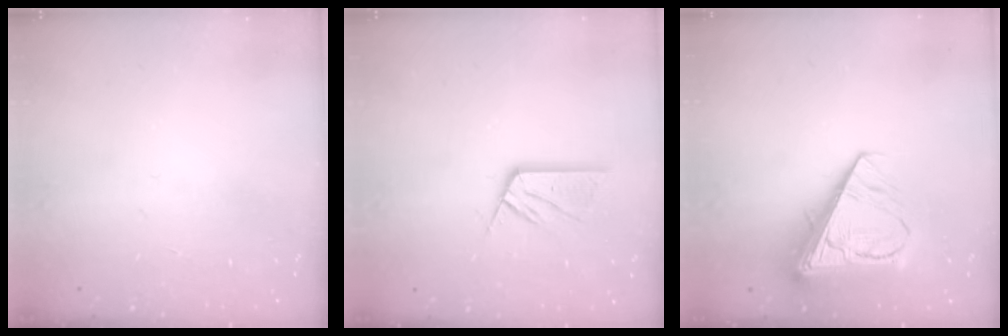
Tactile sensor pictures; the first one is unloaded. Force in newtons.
{"total": 10.8, "press": 10.7, "slide": 0.9}
{"total": 14.7, "press": 14.5, "slide": 2.1}